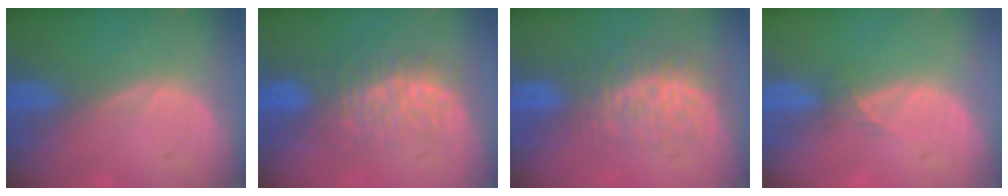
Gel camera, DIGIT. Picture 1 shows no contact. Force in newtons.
{"total": 7.6, "press": 7.4, "slide": 1.3}
{"total": 8.7, "press": 7.3, "slide": 4.6}
{"total": 1.3, "press": 1.0, "slide": 0.8}